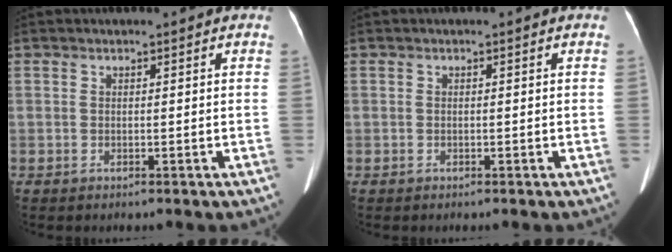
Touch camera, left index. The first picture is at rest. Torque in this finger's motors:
{"motor_torque": [0.09, -0.06, 0.00, 0.01]}